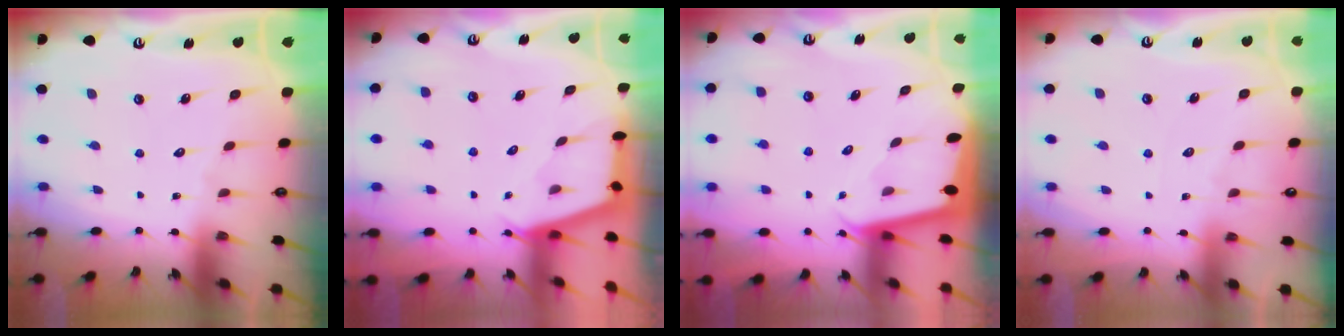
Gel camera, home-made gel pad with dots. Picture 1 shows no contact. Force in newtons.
{"total": 2.9, "press": 2.9, "slide": 0.3}
{"total": 1.9, "press": 1.9, "slide": 0.1}
{"total": 3.2, "press": 3.1, "slide": 0.5}